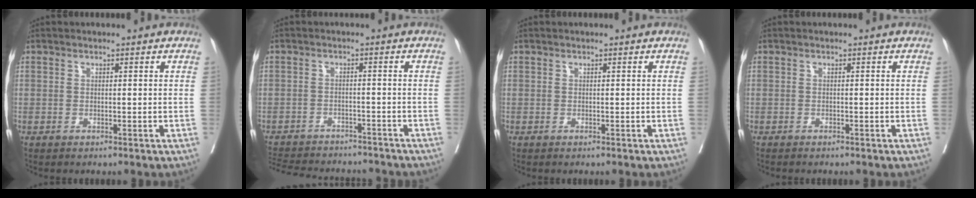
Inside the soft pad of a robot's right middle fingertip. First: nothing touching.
{"total": 14.0, "force": [-12.7, 4.6, 4.0], "torque": [-0.086, 0.002, -0.167]}
{"total": 0.0}
{"total": 1.2, "force": [-1.1, 0.3, 0.4], "torque": [-0.011, -0.003, -0.014]}